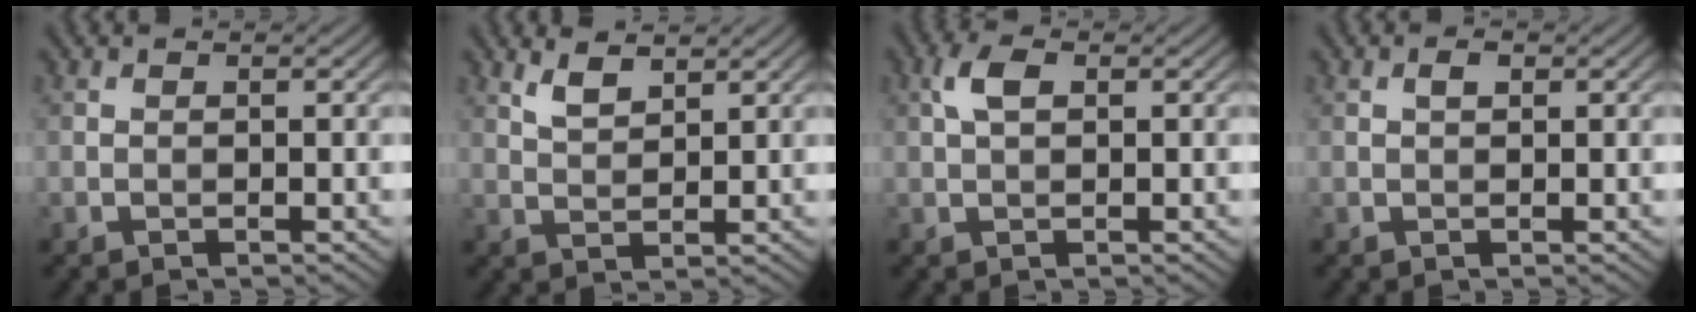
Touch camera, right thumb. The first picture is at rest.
{"total": 2.8, "force": [2.2, 0.8, 1.6], "torque": [-0.040, 0.001, 0.051]}
{"total": 2.7, "force": [0.7, 1.3, 2.3], "torque": [-0.051, 0.009, 0.012]}
{"total": 1.0, "force": [0.4, 0.5, 0.8], "torque": [-0.014, 0.001, 0.006]}